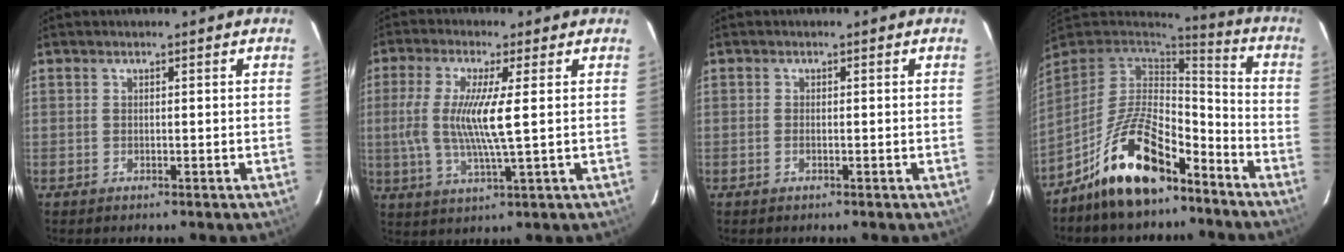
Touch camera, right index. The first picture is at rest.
{"total": 10.2, "force": [0.7, 0.5, 10.1], "torque": [-0.201, -0.006, 0.016]}
{"total": 0.7, "force": [-0.3, 0.3, 0.5], "torque": [-0.011, 0.001, -0.006]}
{"total": 17.6, "force": [-11.3, 7.4, 11.3], "torque": [-0.229, 0.009, -0.199]}